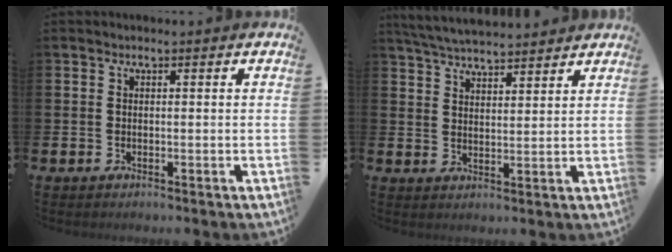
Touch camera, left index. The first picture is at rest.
{"total": 4.9, "force": [4.9, 0.3, 0.7], "torque": [-0.030, -0.023, 0.089]}